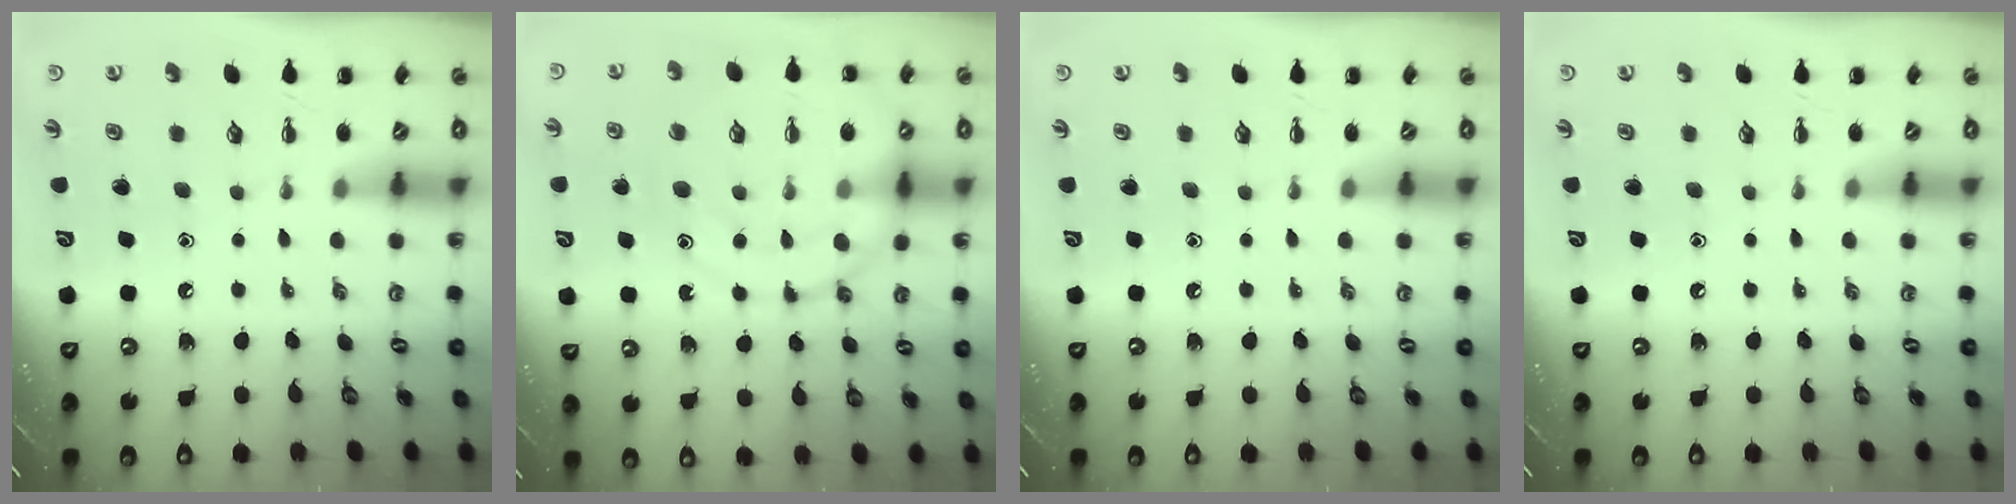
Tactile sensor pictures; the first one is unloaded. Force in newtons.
{"total": 15.9, "press": 15.8, "slide": 1.8}
{"total": 0.0}
{"total": 0.0}